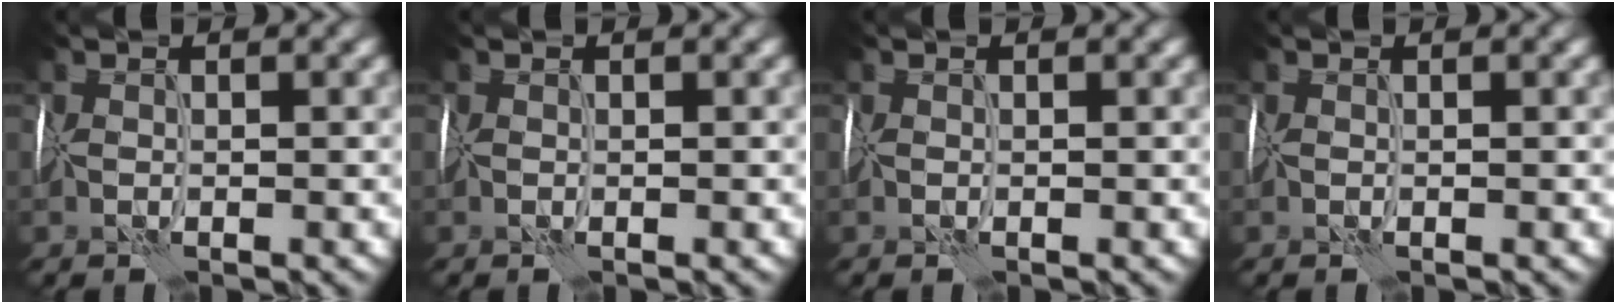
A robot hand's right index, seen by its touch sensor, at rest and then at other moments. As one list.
[{"total": 0.0}, {"total": 0.0}, {"total": 0.0}]